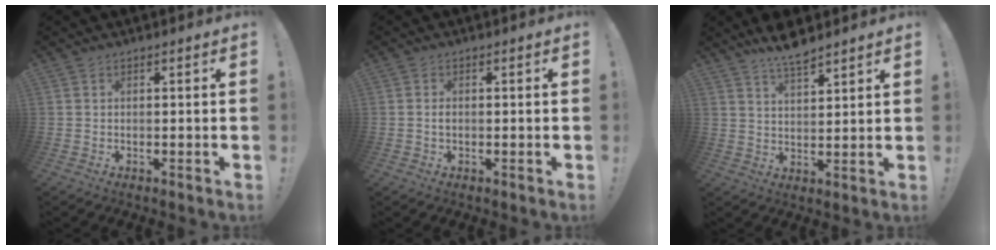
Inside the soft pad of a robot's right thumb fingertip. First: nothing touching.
{"total": 1.0, "force": [-0.3, 0.7, 0.7], "torque": [-0.020, 0.006, -0.005]}
{"total": 6.8, "force": [5.8, 1.4, 3.2], "torque": [-0.059, -0.038, 0.104]}